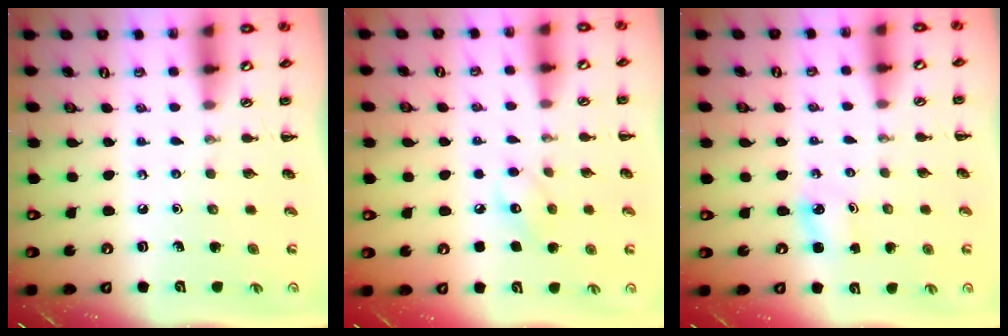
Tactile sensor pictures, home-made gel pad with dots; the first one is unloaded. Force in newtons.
{"total": 8.4, "press": 8.3, "slide": 1.3}
{"total": 1.9, "press": 1.8, "slide": 0.3}